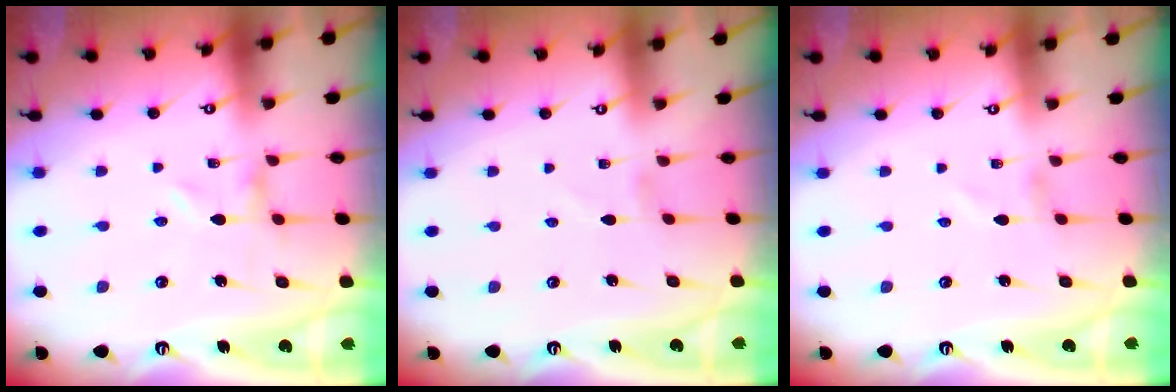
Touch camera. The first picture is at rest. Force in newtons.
{"total": 1.1, "press": 1.1, "slide": 0.1}
{"total": 1.5, "press": 1.5, "slide": 0.1}